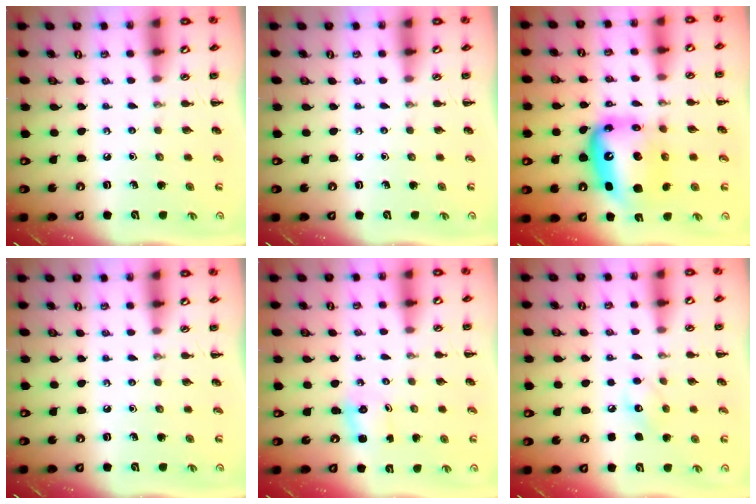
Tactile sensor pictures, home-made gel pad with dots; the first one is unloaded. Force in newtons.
{"total": 0.0}
{"total": 14.2, "press": 13.7, "slide": 3.9}
{"total": 0.0}
{"total": 2.0, "press": 1.9, "slide": 0.7}
{"total": 8.1, "press": 8.0, "slide": 1.5}